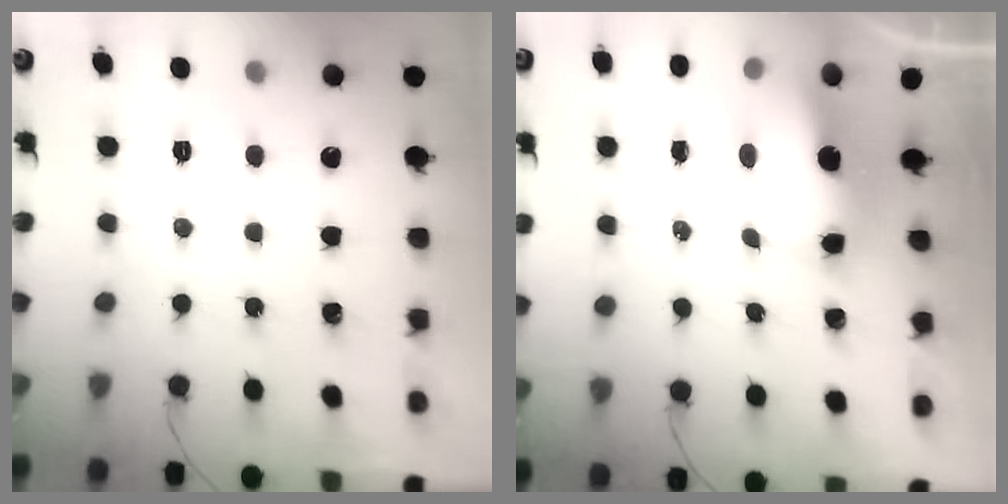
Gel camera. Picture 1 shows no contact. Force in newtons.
{"total": 8.5, "press": 8.3, "slide": 1.7}